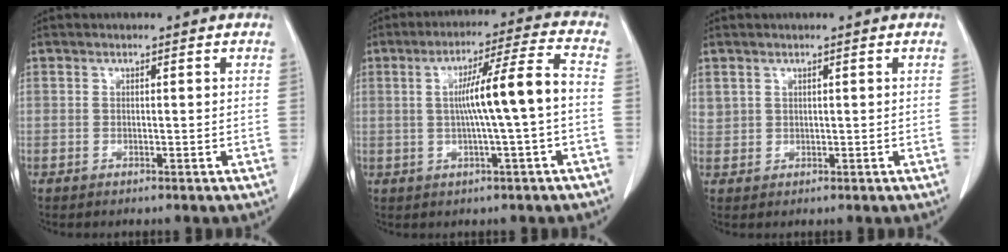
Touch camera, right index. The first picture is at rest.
{"total": 10.0, "force": [-0.4, -0.9, 9.9], "torque": [-0.166, 0.014, -0.004]}
{"total": 1.6, "force": [0.9, 1.3, 0.2], "torque": [0.004, 0.009, 0.017]}